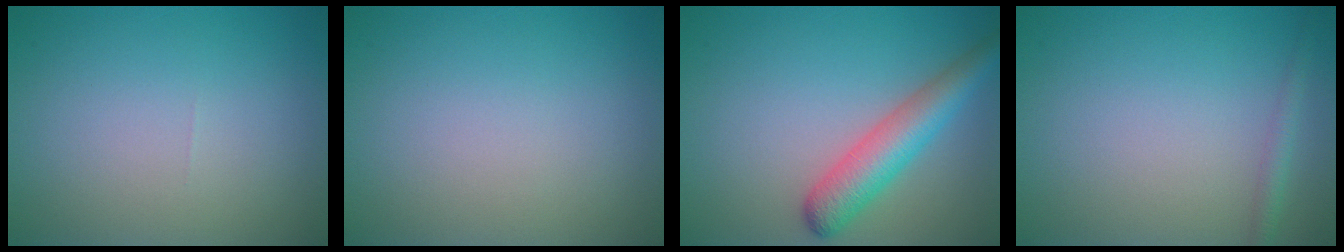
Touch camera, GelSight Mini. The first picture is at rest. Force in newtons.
{"total": 0.0}
{"total": 4.7, "press": 4.7, "slide": 0.2}
{"total": 1.3, "press": 1.3, "slide": 0.1}